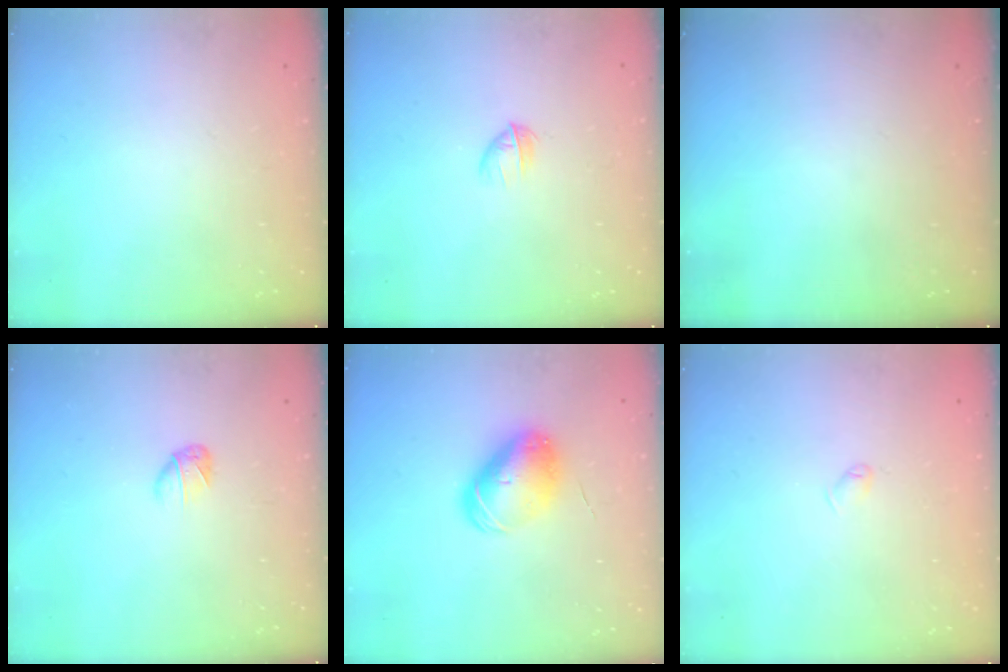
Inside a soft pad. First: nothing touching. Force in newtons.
{"total": 3.3, "press": 3.2, "slide": 1.0}
{"total": 0.0}
{"total": 3.3, "press": 3.2, "slide": 0.8}
{"total": 9.9, "press": 9.8, "slide": 1.7}
{"total": 3.5, "press": 3.5, "slide": 0.5}